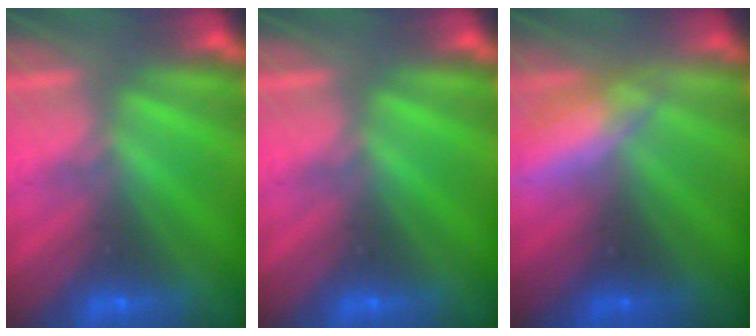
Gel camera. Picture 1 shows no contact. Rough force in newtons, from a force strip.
{"total": 0.0}
{"total": 3.0}